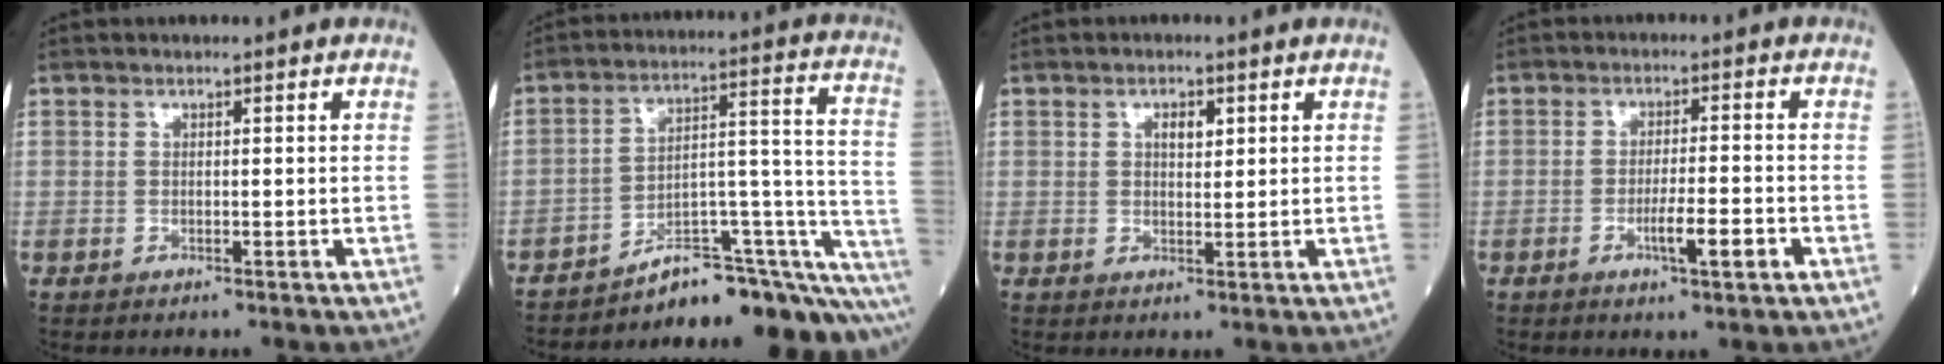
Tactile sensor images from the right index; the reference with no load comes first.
{"total": 18.9, "force": [-17.3, 1.9, 7.4], "torque": [-0.029, 0.069, -0.242]}
{"total": 2.3, "force": [0.9, 1.1, 1.8], "torque": [-0.027, 0.000, 0.015]}
{"total": 4.8, "force": [-2.1, 0.3, 4.4], "torque": [-0.072, -0.004, -0.034]}